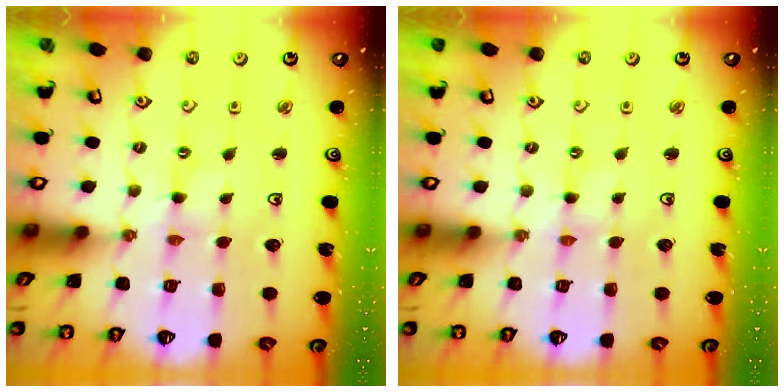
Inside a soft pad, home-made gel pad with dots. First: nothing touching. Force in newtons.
{"total": 0.0}